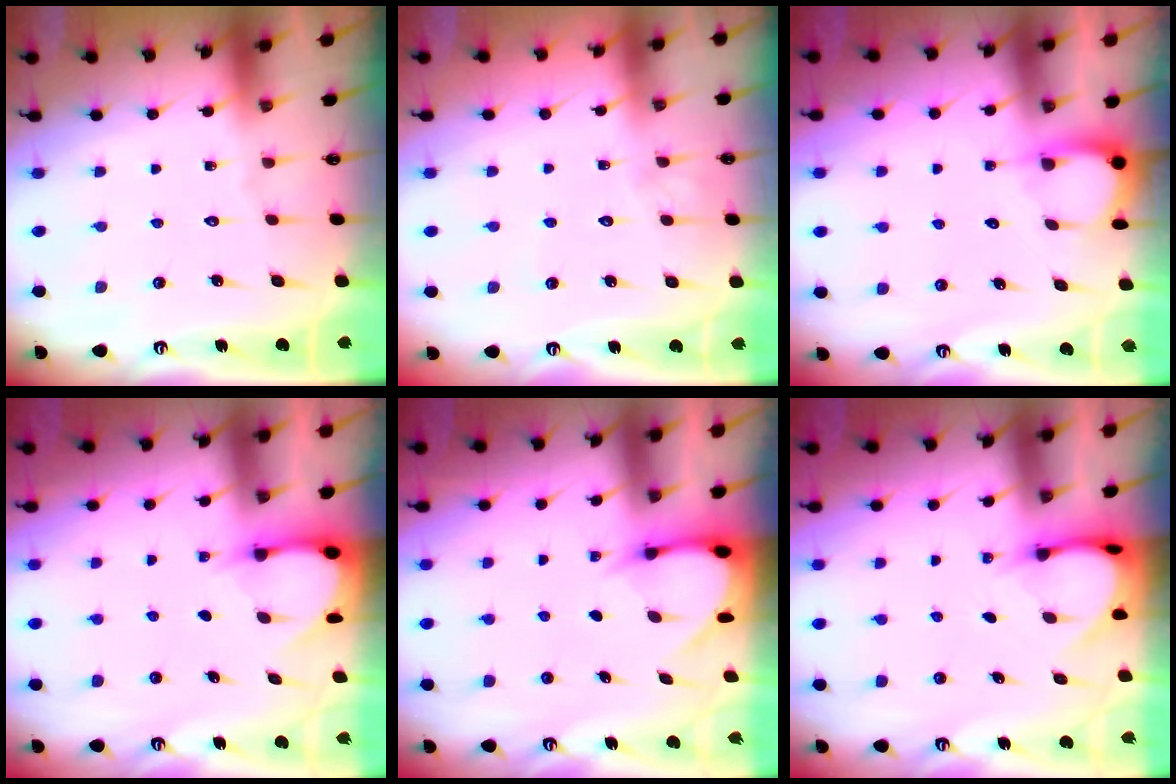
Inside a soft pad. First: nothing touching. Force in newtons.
{"total": 4.0, "press": 4.0, "slide": 0.3}
{"total": 3.0, "press": 3.0, "slide": 0.4}
{"total": 3.3, "press": 3.2, "slide": 0.3}
{"total": 3.7, "press": 3.7, "slide": 0.2}
{"total": 4.0, "press": 4.0, "slide": 0.4}